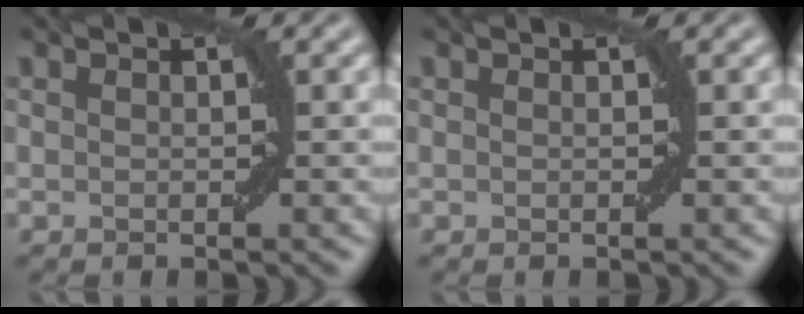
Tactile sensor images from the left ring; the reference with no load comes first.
{"total": 0.0}